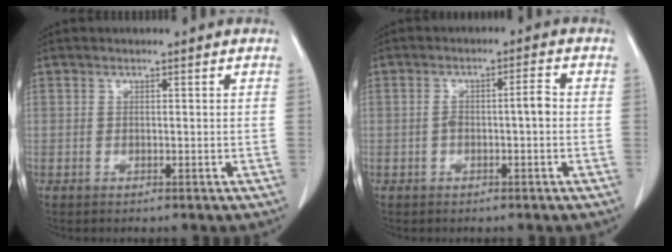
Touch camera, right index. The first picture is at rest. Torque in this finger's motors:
{"motor_torque": [0.11, 0.08, 0.09, 0.02]}